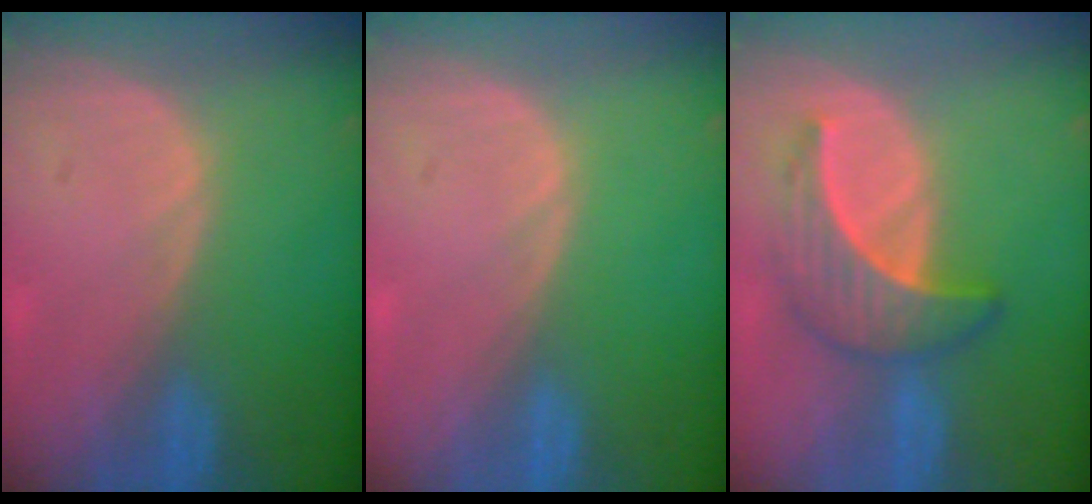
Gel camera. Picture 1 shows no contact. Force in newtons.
{"total": 0.0}
{"total": 6.9, "press": 6.4, "slide": 2.8}